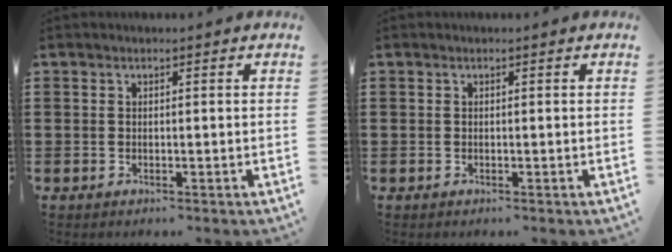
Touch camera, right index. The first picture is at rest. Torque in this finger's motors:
{"motor_torque": [0.16, 0.43, 0.00, 0.00]}